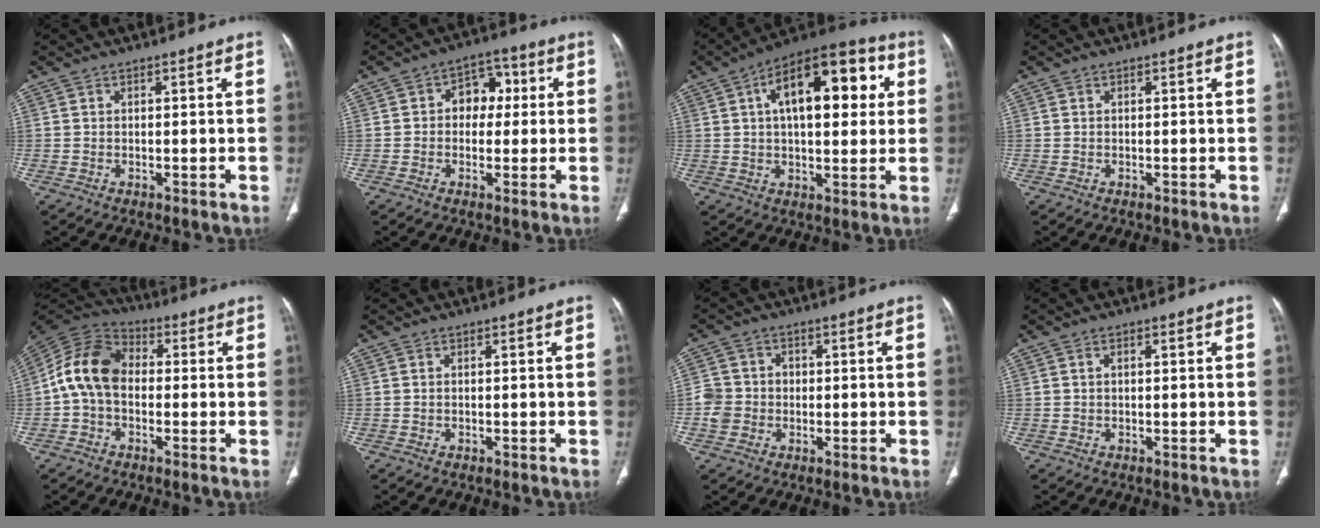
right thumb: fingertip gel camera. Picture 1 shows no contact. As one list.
[{"total": 7.4, "force": [0.9, 5.6, 4.8], "torque": [-0.029, 0.020, 0.006]}, {"total": 20.1, "force": [5.1, 9.8, 16.8], "torque": [-0.214, 0.022, 0.065]}, {"total": 0.0}, {"total": 11.5, "force": [-0.5, 8.3, 8.0], "torque": [-0.145, 0.032, -0.024]}, {"total": 0.0}, {"total": 5.4, "force": [-1.0, 5.0, 1.7], "torque": [-0.016, 0.015, -0.023]}, {"total": 1.0, "force": [0.2, 0.5, 0.8], "torque": [-0.020, 0.006, 0.005]}]